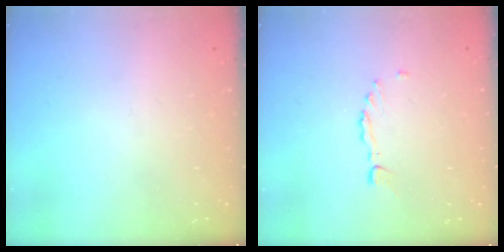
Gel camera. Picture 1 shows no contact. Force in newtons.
{"total": 1.1, "press": 1.1, "slide": 0.3}